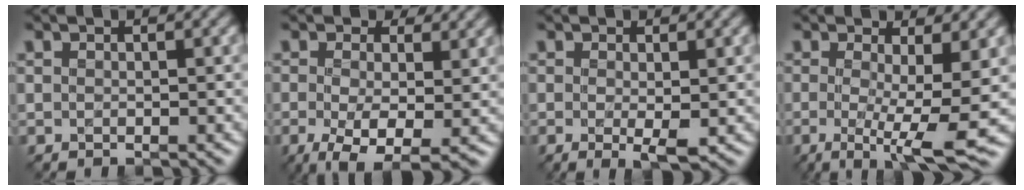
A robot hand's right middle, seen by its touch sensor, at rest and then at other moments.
{"total": 6.8, "force": [-1.1, 3.8, 5.5], "torque": [-0.108, -0.013, -0.021]}
{"total": 2.3, "force": [-0.2, 0.6, 2.2], "torque": [-0.039, -0.010, -0.003]}
{"total": 7.3, "force": [-0.9, 1.4, 7.1], "torque": [-0.110, -0.018, -0.013]}